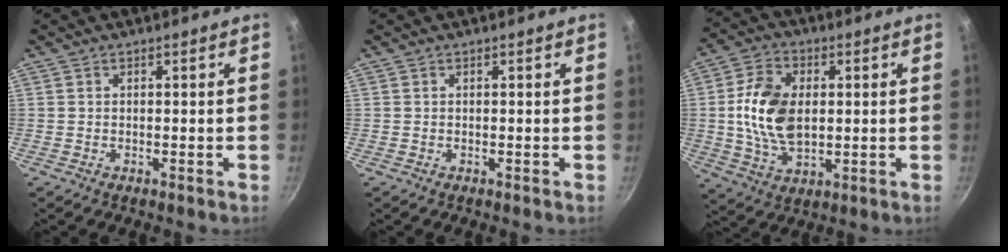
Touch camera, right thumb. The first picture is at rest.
{"total": 0.0}
{"total": 13.4, "force": [0.9, 8.3, 10.4], "torque": [-0.187, -0.001, 0.020]}